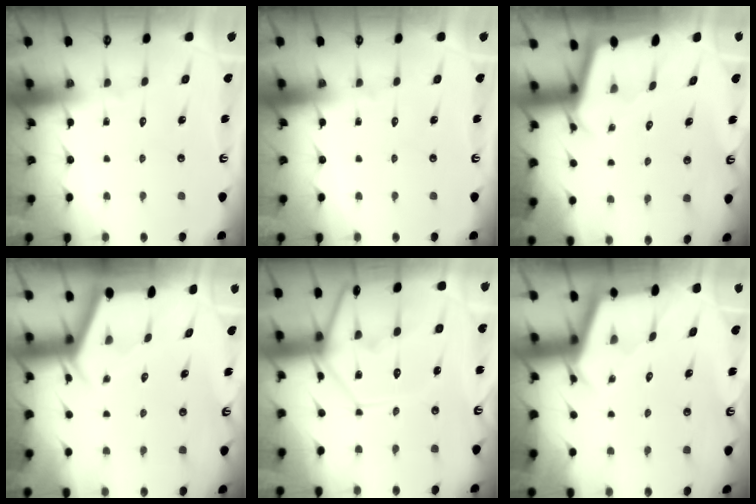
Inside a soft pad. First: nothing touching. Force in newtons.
{"total": 0.0}
{"total": 2.2, "press": 2.2, "slide": 0.1}
{"total": 2.2, "press": 2.2, "slide": 0.3}
{"total": 12.5, "press": 12.5, "slide": 0.8}
{"total": 2.5, "press": 2.5, "slide": 0.1}